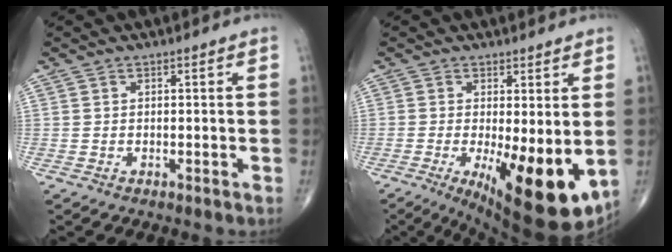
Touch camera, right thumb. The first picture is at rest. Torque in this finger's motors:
{"motor_torque": [2.09, 2.01, 0.29, -0.14, 0.43]}